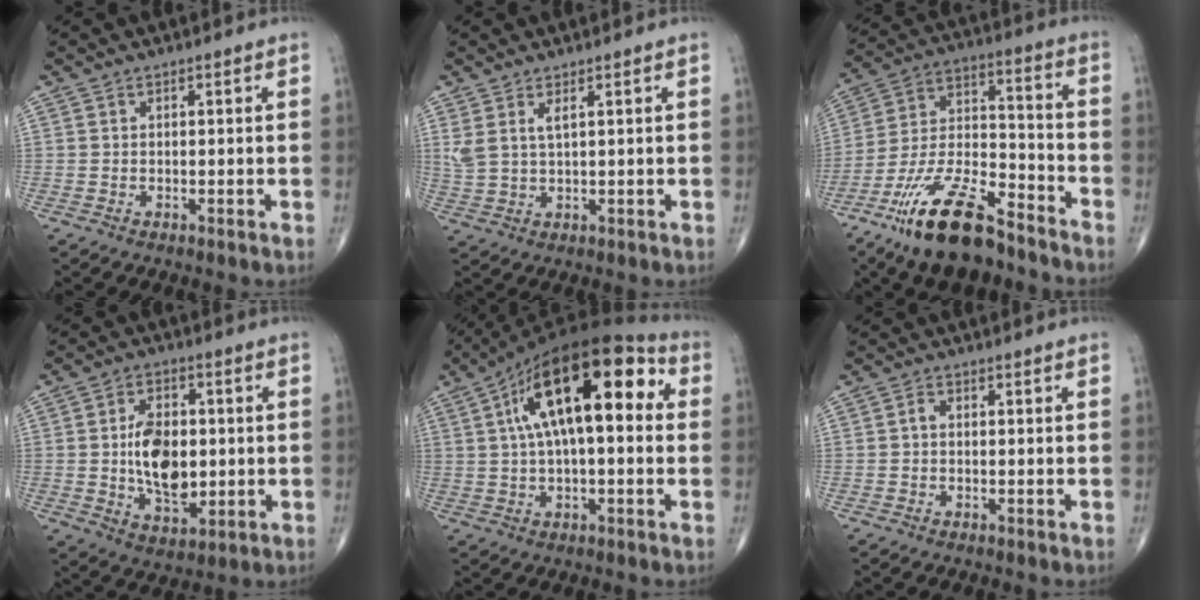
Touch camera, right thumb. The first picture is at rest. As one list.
[{"total": 3.9, "force": [1.9, 1.2, 3.2], "torque": [-0.079, -0.006, 0.047]}, {"total": 18.3, "force": [-13.0, 6.3, 11.2], "torque": [-0.211, 0.074, -0.237]}, {"total": 12.4, "force": [-0.1, 7.5, 9.8], "torque": [-0.139, -0.003, 0.004]}, {"total": 20.7, "force": [4.5, 8.7, 18.3], "torque": [-0.283, 0.040, 0.059]}, {"total": 1.1, "force": [-0.2, 0.7, 0.8], "torque": [-0.012, 0.002, -0.007]}]